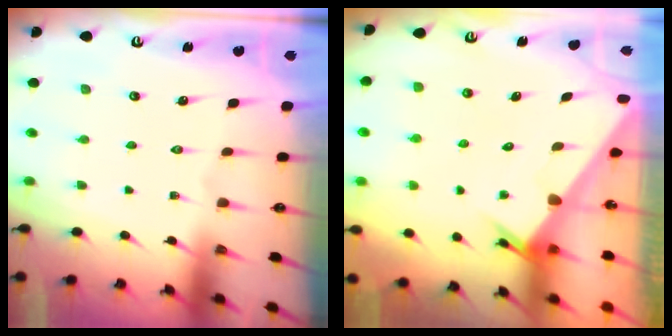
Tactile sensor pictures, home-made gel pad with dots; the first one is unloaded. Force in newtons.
{"total": 2.5, "press": 2.5, "slide": 0.1}